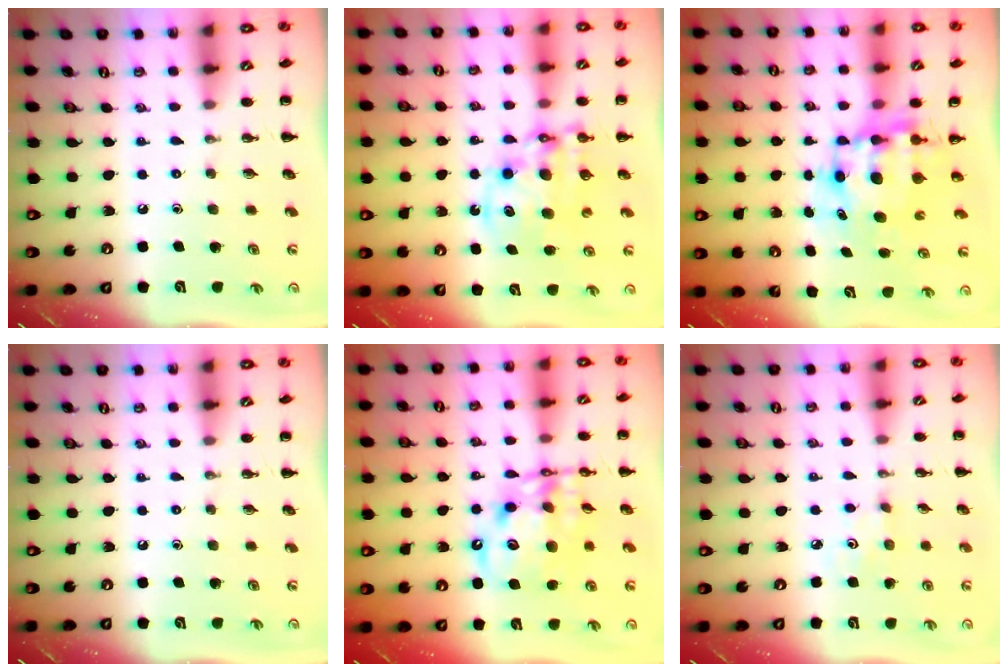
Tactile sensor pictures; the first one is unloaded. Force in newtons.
{"total": 11.6, "press": 11.2, "slide": 2.8}
{"total": 8.6, "press": 8.2, "slide": 2.3}
{"total": 0.0}
{"total": 13.6, "press": 13.2, "slide": 3.3}
{"total": 2.7, "press": 2.7, "slide": 0.3}